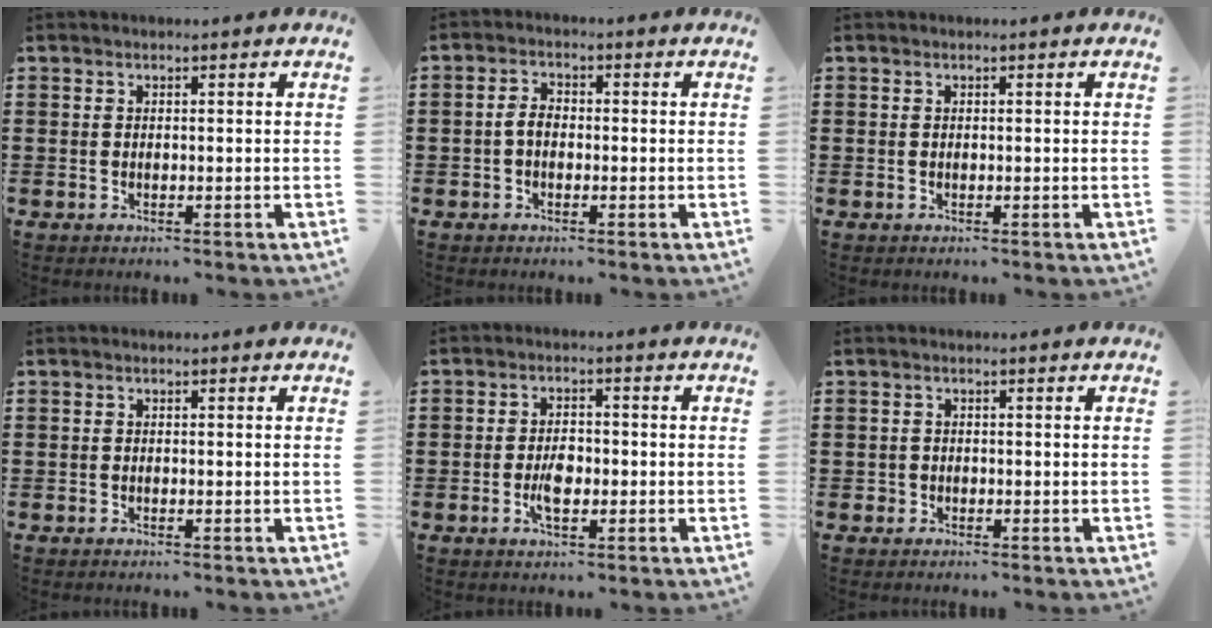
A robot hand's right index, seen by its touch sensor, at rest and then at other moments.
{"total": 2.8, "force": [-0.5, 1.7, 2.2], "torque": [-0.057, -0.002, -0.014]}
{"total": 0.0}
{"total": 0.0}
{"total": 4.0, "force": [-0.9, 2.0, 3.3], "torque": [-0.067, 0.001, -0.017]}
{"total": 0.8, "force": [-0.2, 0.8, 0.0], "torque": [-0.002, 0.007, -0.006]}